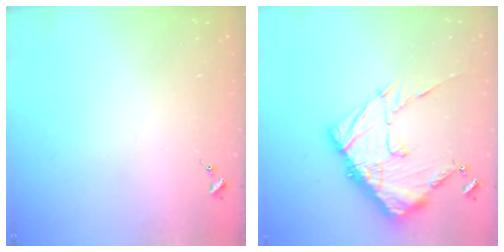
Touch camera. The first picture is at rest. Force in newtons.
{"total": 18.0, "press": 17.9, "slide": 1.6}